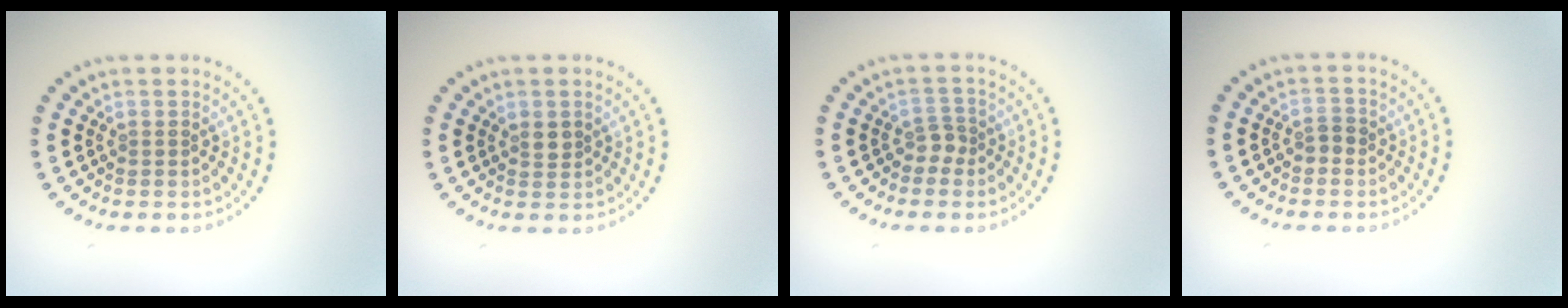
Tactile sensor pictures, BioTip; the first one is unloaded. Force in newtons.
{"total": 1.2, "press": 1.0, "slide": 0.5}
{"total": 1.4, "press": 1.0, "slide": 1.0}
{"total": 1.2, "press": 1.1, "slide": 0.4}